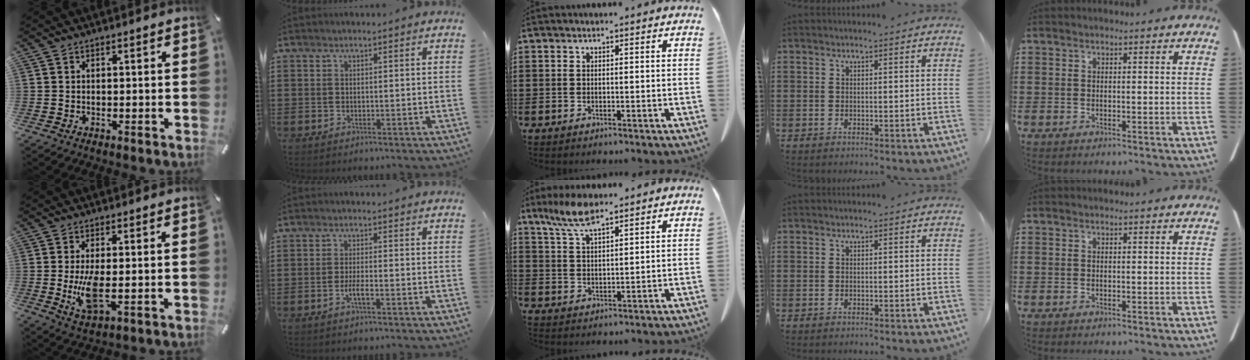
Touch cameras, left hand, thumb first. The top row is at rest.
{"thumb": {"total": 7.8, "force": [-0.5, 3.0, 7.2], "torque": [-0.154, -0.020, -0.013]}, "index": {"total": 2.4, "force": [-1.1, 0.3, 2.1], "torque": [-0.046, -0.002, -0.021]}, "middle": {"total": 6.2, "force": [4.5, 1.5, 4.0], "torque": [-0.090, -0.004, 0.082]}}